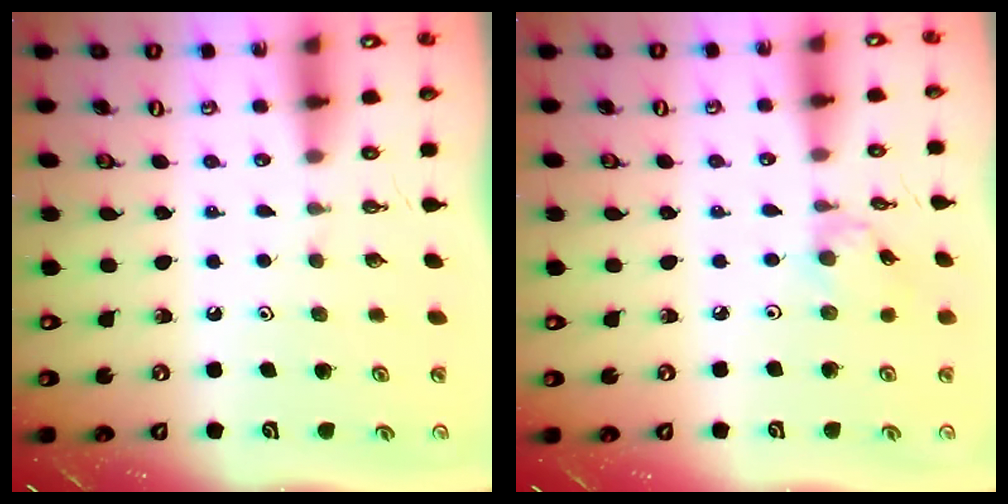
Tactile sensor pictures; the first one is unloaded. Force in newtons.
{"total": 1.4, "press": 1.4, "slide": 0.1}